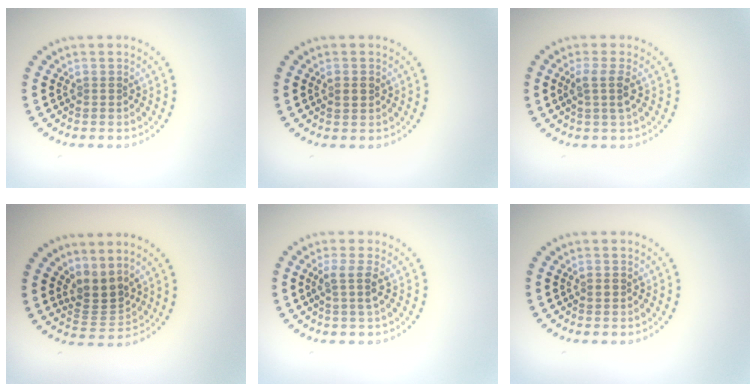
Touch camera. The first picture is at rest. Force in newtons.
{"total": 1.1, "press": 1.1, "slide": 0.1}
{"total": 1.9, "press": 1.5, "slide": 1.1}
{"total": 2.8, "press": 2.0, "slide": 1.9}
{"total": 1.9, "press": 1.5, "slide": 1.1}
{"total": 0.9, "press": 0.9, "slide": 0.1}